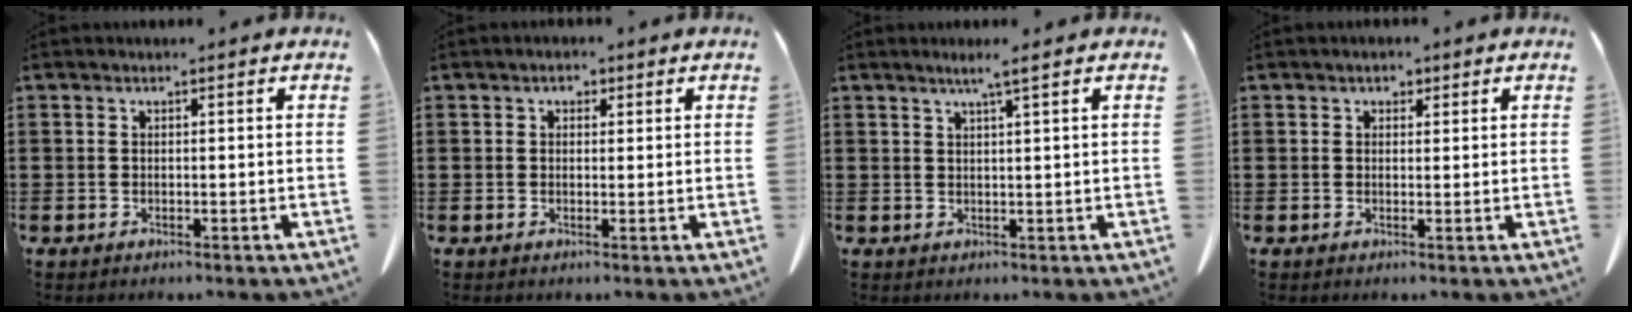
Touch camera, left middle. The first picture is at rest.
{"total": 1.5, "force": [0.8, 1.0, 0.8], "torque": [-0.012, 0.002, 0.012]}
{"total": 2.2, "force": [1.5, -0.4, 1.6], "torque": [-0.032, -0.005, 0.026]}
{"total": 1.4, "force": [1.0, 0.9, 0.5], "torque": [-0.006, 0.002, 0.015]}